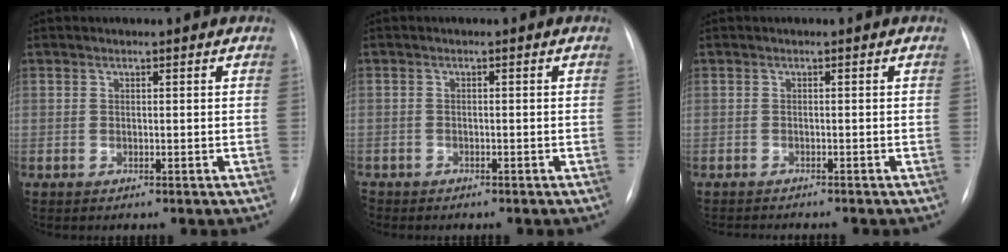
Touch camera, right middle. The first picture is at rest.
{"total": 2.0, "force": [-1.7, 1.0, 0.5], "torque": [-0.012, -0.003, -0.022]}
{"total": 4.6, "force": [-4.2, 0.3, 1.8], "torque": [-0.019, -0.010, -0.054]}